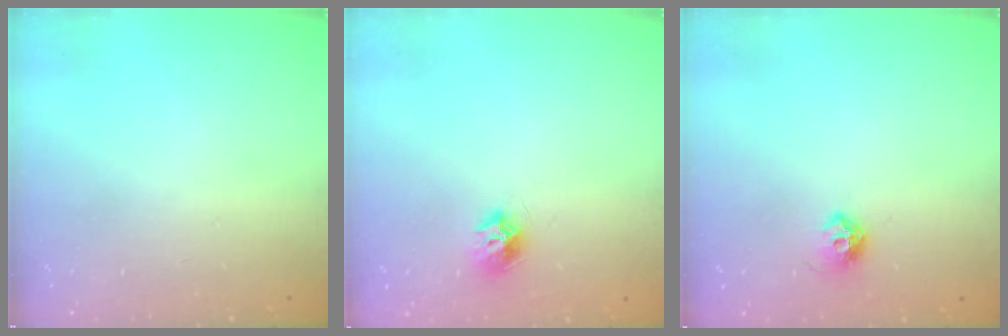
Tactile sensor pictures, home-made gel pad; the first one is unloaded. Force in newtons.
{"total": 7.9, "press": 7.9, "slide": 0.4}
{"total": 7.2, "press": 7.1, "slide": 0.9}